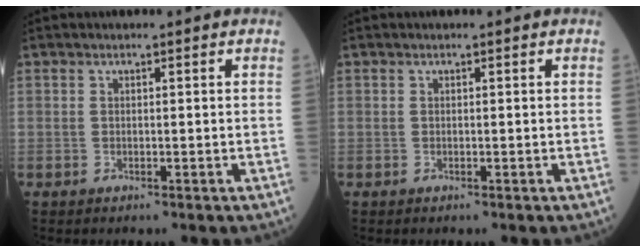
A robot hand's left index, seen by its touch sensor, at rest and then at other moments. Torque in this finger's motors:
{"motor_torque": [0.10, 0.13, 0.00, 0.00]}